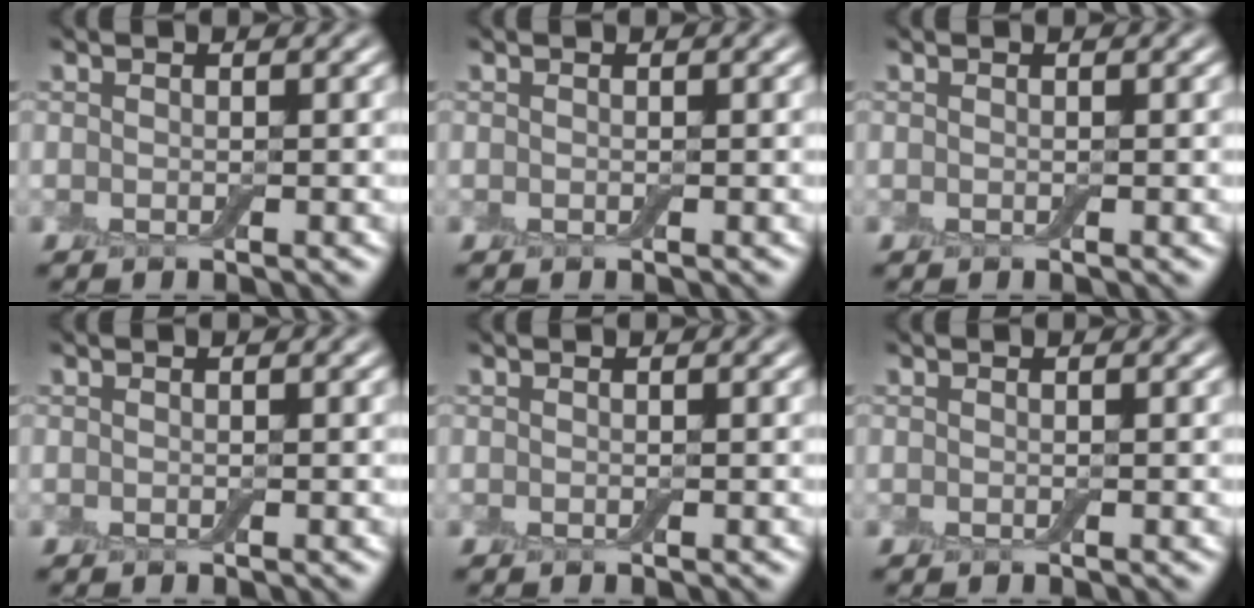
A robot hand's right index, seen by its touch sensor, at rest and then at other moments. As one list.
[{"total": 0.0}, {"total": 0.0}, {"total": 0.0}, {"total": 0.0}, {"total": 0.0}]